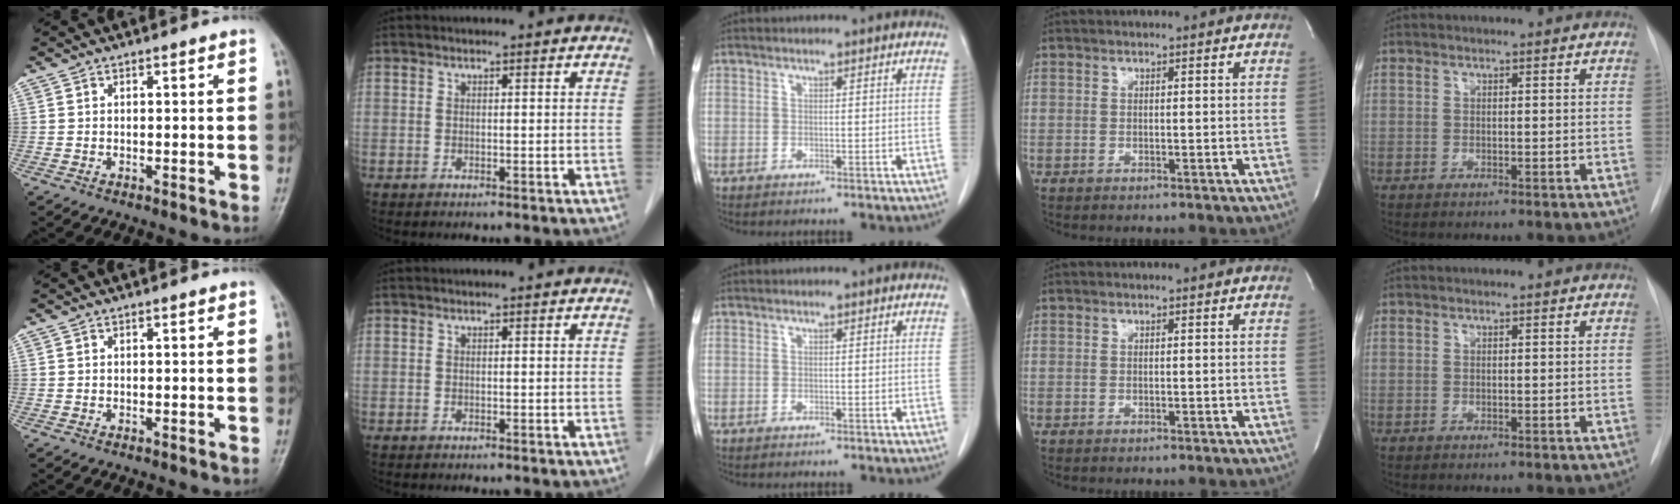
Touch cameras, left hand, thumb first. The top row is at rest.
{}